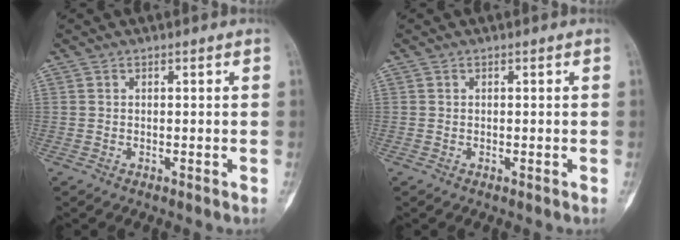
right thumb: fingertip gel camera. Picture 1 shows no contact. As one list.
[{"total": 0.0}]